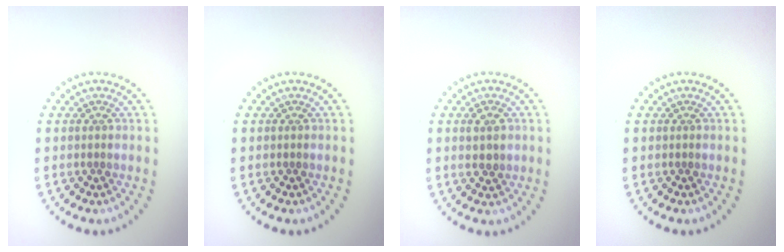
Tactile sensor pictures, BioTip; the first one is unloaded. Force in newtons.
{"total": 0.0}
{"total": 1.9, "press": 1.9, "slide": 0.1}
{"total": 0.0}